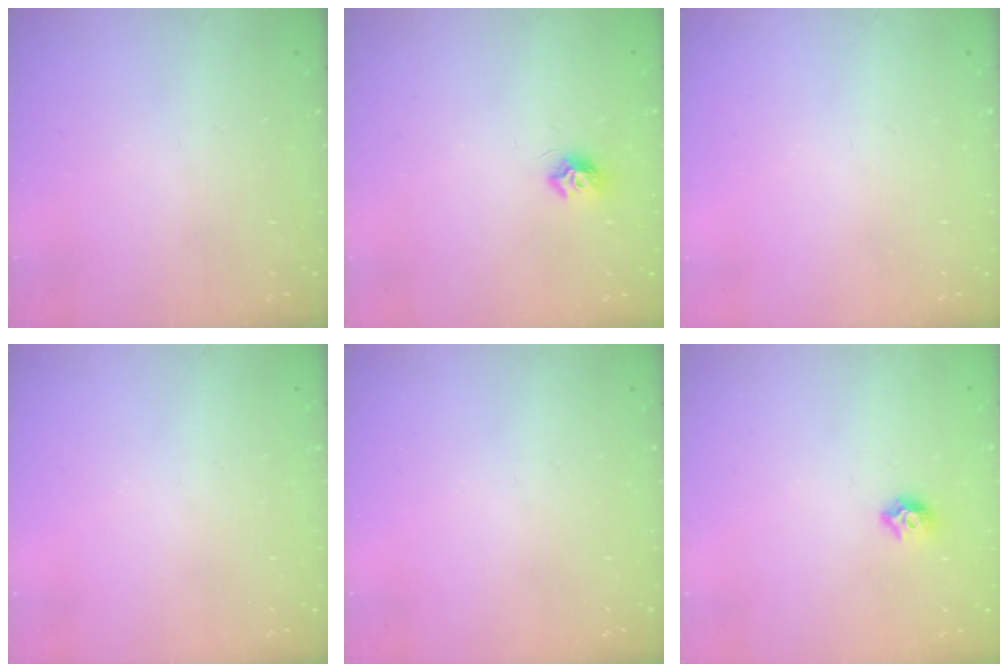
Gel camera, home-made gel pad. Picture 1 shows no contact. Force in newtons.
{"total": 7.1, "press": 7.0, "slide": 0.3}
{"total": 0.0}
{"total": 0.0}
{"total": 0.0}
{"total": 6.4, "press": 6.3, "slide": 0.8}